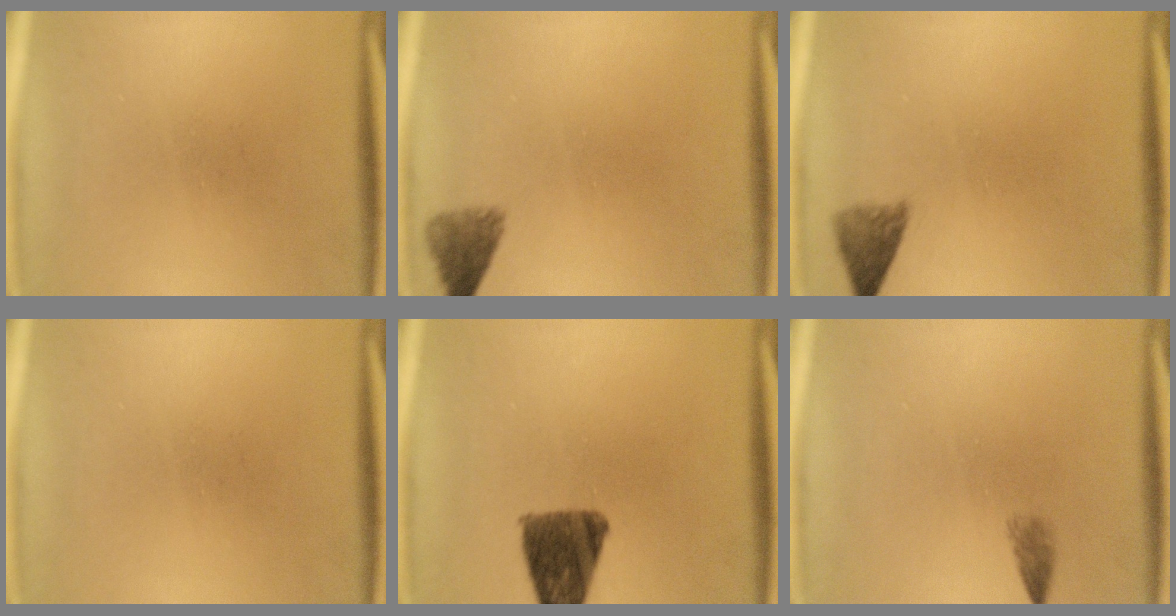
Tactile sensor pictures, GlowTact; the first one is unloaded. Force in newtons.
{"total": 3.0}
{"total": 2.8}
{"total": 0.0}
{"total": 10.1}
{"total": 1.3}